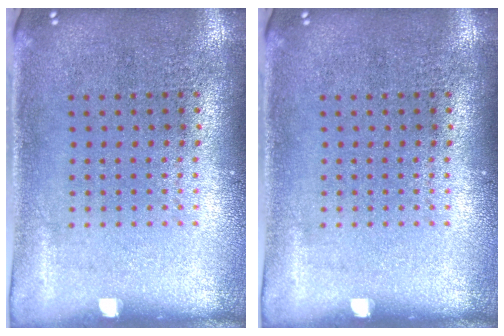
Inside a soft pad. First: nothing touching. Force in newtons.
{"total": 0.0}